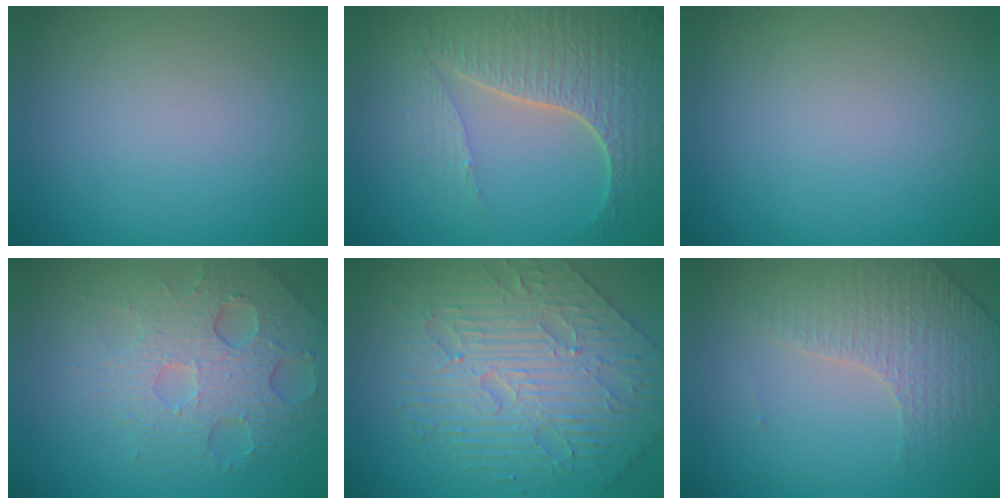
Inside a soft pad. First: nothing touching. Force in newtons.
{"total": 6.2, "press": 5.0, "slide": 3.7}
{"total": 0.0}
{"total": 5.8, "press": 4.5, "slide": 3.7}
{"total": 5.8, "press": 5.1, "slide": 2.7}
{"total": 4.3, "press": 3.0, "slide": 3.1}